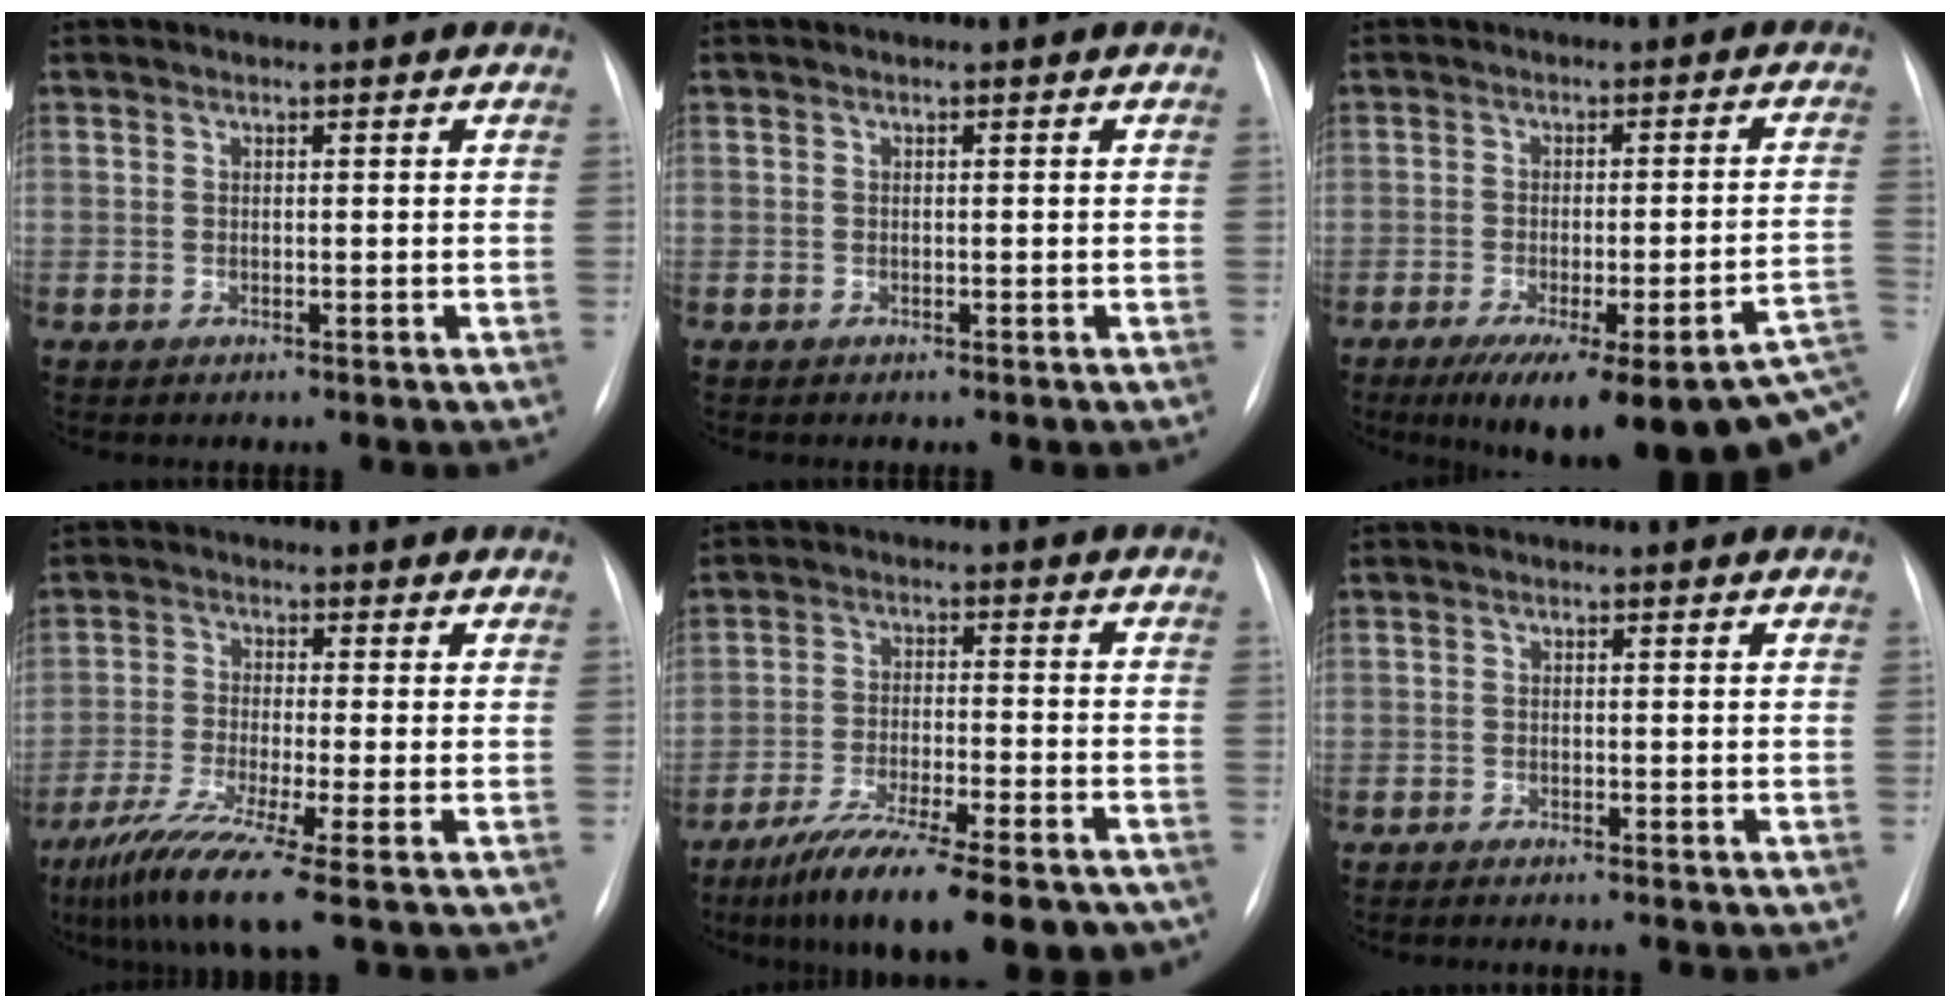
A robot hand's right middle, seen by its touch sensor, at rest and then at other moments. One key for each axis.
{"total": 0.0}
{"total": 21.7, "fx": -12.6, "fy": 3.5, "fz": 17.4, "tx": -0.175, "ty": -0.009, "tz": -0.166}
{"total": 9.4, "fx": -6.0, "fy": -0.9, "fz": 7.2, "tx": -0.133, "ty": -0.032, "tz": -0.107}
{"total": 18.8, "fx": -14.7, "fy": 3.3, "fz": 11.3, "tx": -0.140, "ty": -0.014, "tz": -0.225}
{"total": 2.5, "fx": -2.2, "fy": -0.1, "fz": 1.3, "tx": -0.012, "ty": -0.002, "tz": -0.029}